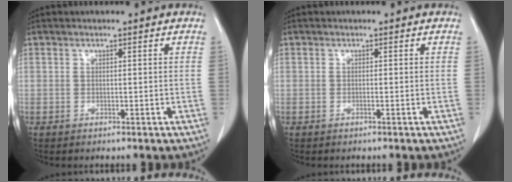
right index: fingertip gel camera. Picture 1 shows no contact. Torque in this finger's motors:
{"motor_torque": [0.02, 0.03, 0.03, 0.01]}